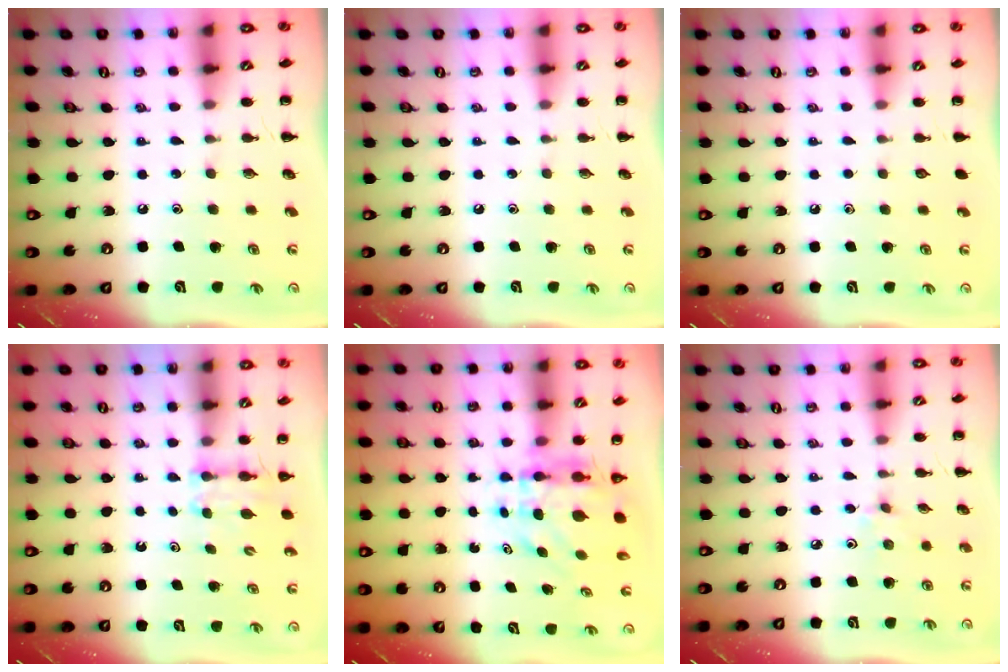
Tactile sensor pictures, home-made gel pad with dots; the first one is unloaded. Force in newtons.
{"total": 0.0}
{"total": 0.0}
{"total": 3.6, "press": 3.5, "slide": 1.1}
{"total": 6.0, "press": 5.8, "slide": 1.4}
{"total": 1.7, "press": 1.6, "slide": 0.6}